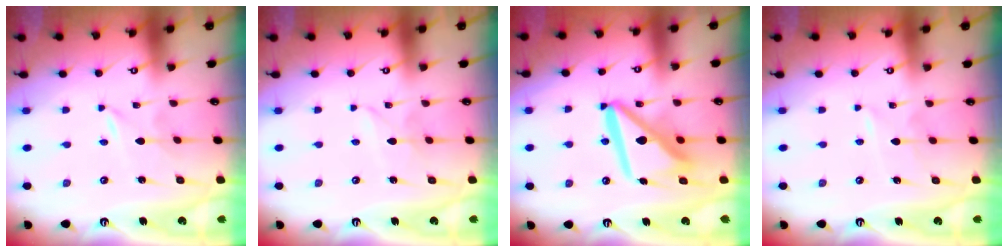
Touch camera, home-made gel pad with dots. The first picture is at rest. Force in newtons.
{"total": 3.1, "press": 3.1, "slide": 0.3}
{"total": 14.1, "press": 14.0, "slide": 1.9}
{"total": 2.4, "press": 2.3, "slide": 0.3}